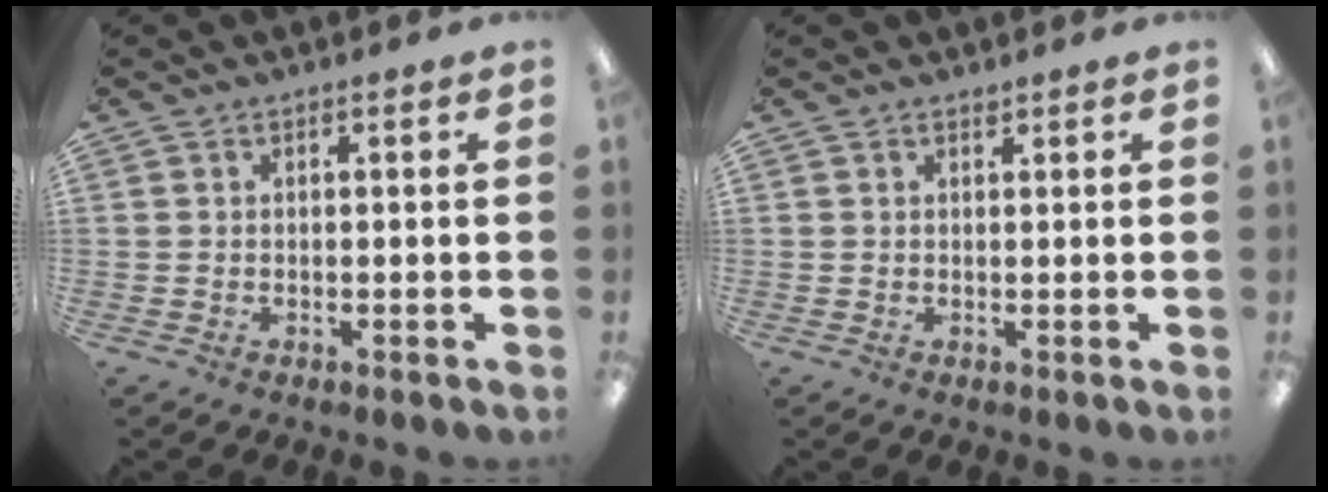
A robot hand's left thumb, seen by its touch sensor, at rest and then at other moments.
{"total": 0.8, "force": [0.8, 0.2, 0.0], "torque": [0.000, -0.003, 0.015]}